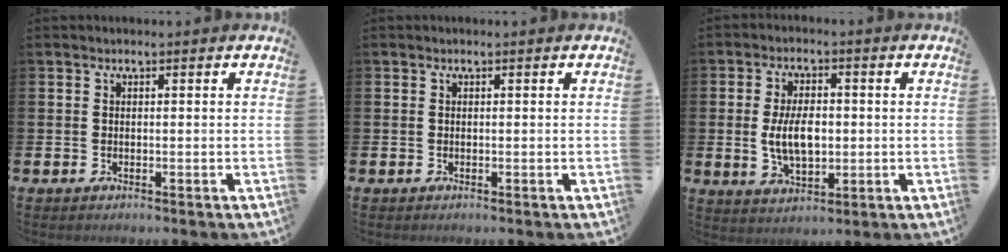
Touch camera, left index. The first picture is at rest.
{"total": 0.0}
{"total": 6.3, "force": [0.0, 3.4, 5.3], "torque": [-0.095, 0.003, -0.003]}